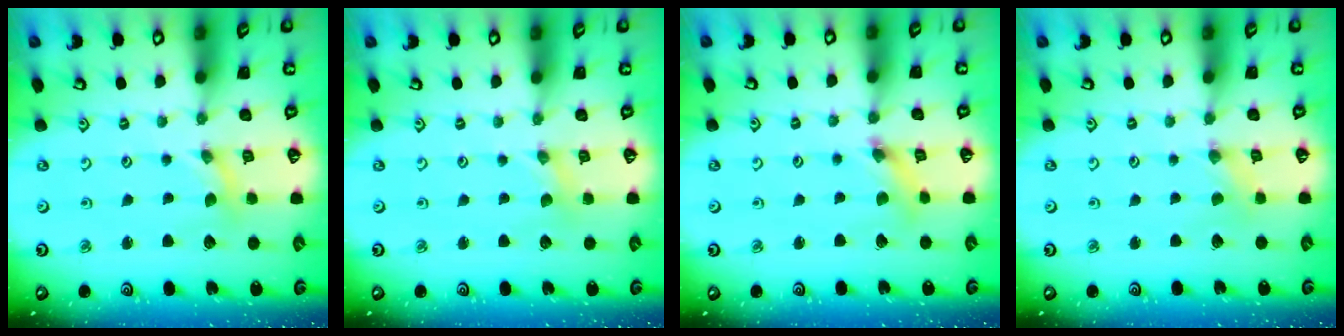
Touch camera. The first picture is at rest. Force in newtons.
{"total": 0.0}
{"total": 3.6, "press": 3.6, "slide": 0.6}
{"total": 0.0}